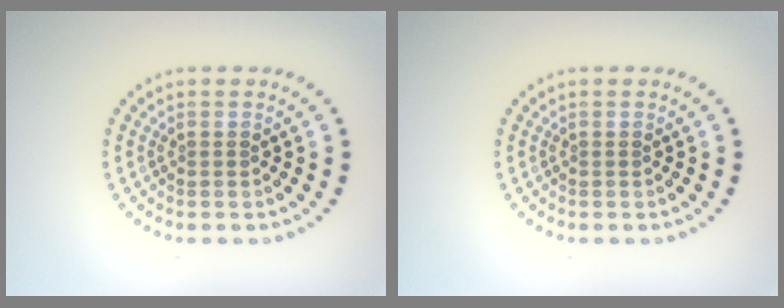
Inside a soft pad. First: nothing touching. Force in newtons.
{"total": 0.0}